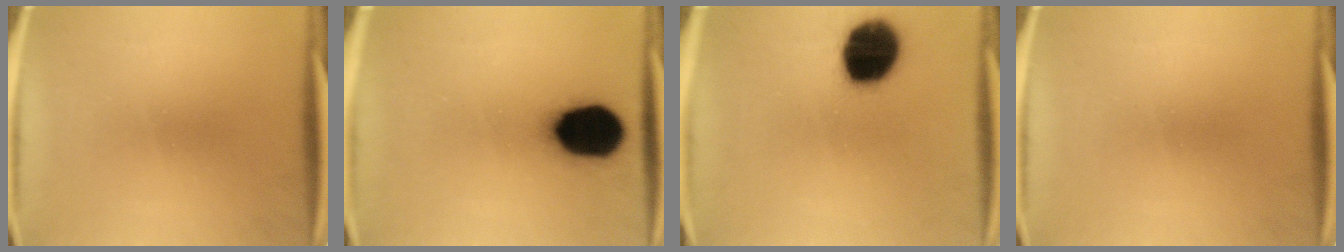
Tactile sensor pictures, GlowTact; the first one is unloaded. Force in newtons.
{"total": 18.7}
{"total": 18.2}
{"total": 0.0}